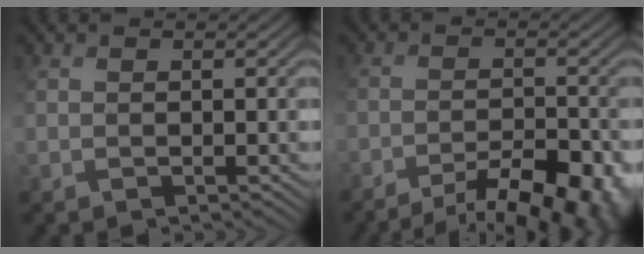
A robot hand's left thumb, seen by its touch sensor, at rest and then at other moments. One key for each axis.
{"total": 10.3, "fx": -7.9, "fy": 3.3, "fz": 5.9, "tx": -0.091, "ty": -0.010, "tz": -0.104}